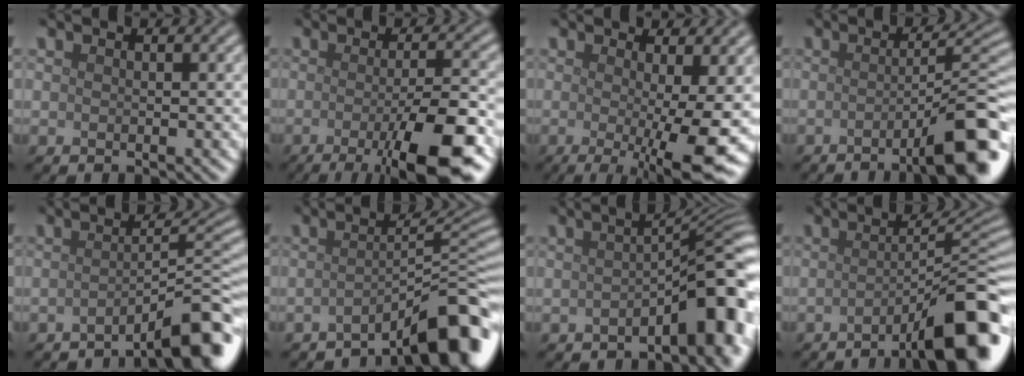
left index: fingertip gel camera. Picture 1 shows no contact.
{"total": 9.8, "force": [-3.6, 2.4, 8.8], "torque": [-0.116, -0.007, -0.056]}
{"total": 9.3, "force": [-1.4, 2.0, 9.0], "torque": [-0.121, -0.018, -0.017]}
{"total": 8.4, "force": [-3.2, 1.7, 7.6], "torque": [-0.087, 0.009, -0.056]}
{"total": 6.9, "force": [-4.2, 1.3, 5.4], "torque": [-0.064, 0.021, -0.069]}
{"total": 8.4, "force": [-5.2, 1.7, 6.4], "torque": [-0.073, 0.017, -0.086]}
{"total": 7.1, "force": [-2.5, 2.1, 6.3], "torque": [-0.072, 0.015, -0.043]}
{"total": 11.3, "force": [-5.3, 2.5, 9.6], "torque": [-0.109, 0.010, -0.083]}